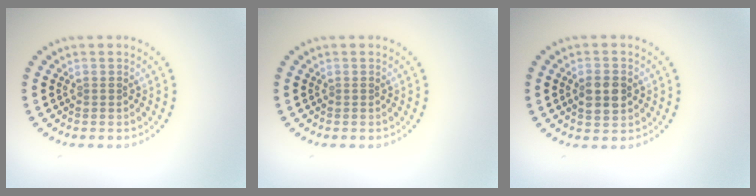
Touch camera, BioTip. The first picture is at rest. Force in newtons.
{"total": 0.0}
{"total": 2.8, "press": 2.8, "slide": 0.1}